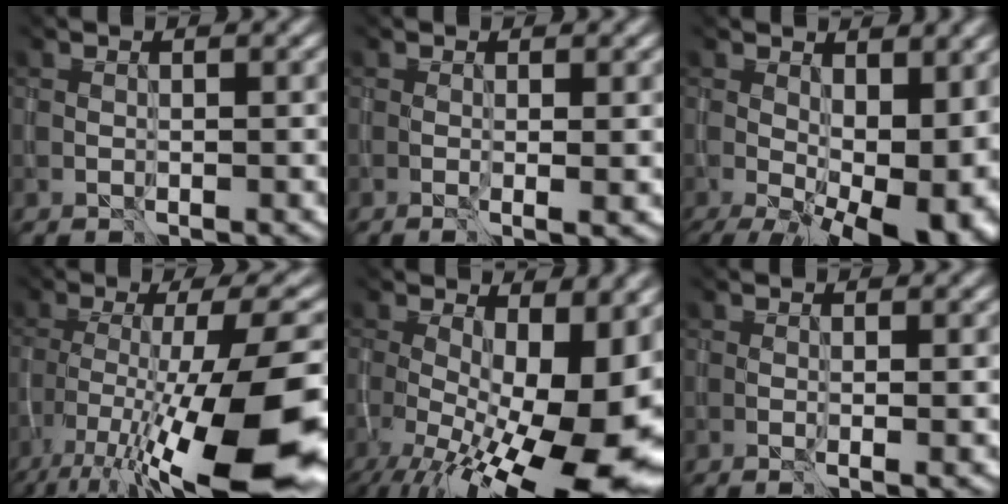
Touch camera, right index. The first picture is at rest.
{"total": 2.4, "force": [-0.2, 0.8, 2.2], "torque": [-0.029, 0.000, 0.002]}
{"total": 14.3, "force": [-2.8, 7.7, 11.7], "torque": [-0.164, -0.035, 0.005]}
{"total": 15.2, "force": [-8.0, 3.0, 12.6], "torque": [-0.220, -0.013, -0.111]}
{"total": 17.8, "force": [-4.5, 8.8, 14.8], "torque": [-0.205, -0.047, -0.014]}
{"total": 1.6, "force": [-0.1, 0.5, 1.5], "torque": [-0.020, 0.000, 0.003]}